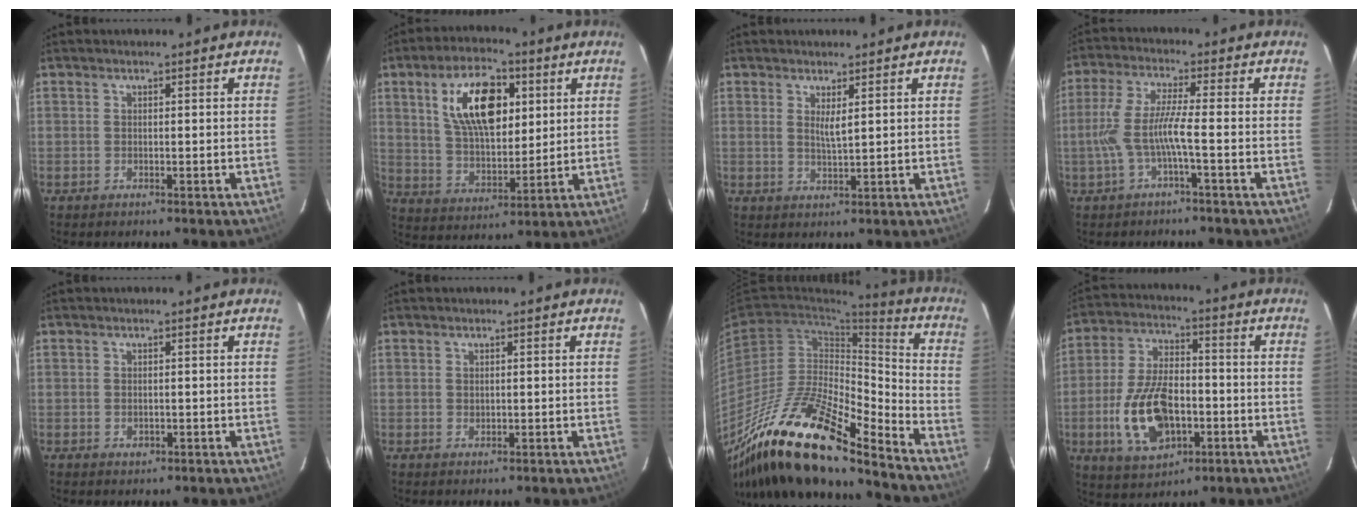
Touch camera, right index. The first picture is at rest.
{"total": 15.1, "force": [5.3, 7.6, 11.9], "torque": [-0.203, 0.019, 0.102]}
{"total": 2.6, "force": [1.1, 0.4, 2.3], "torque": [-0.040, -0.004, 0.020]}
{"total": 7.0, "force": [-2.3, -0.2, 6.6], "torque": [-0.147, -0.001, -0.036]}
{"total": 1.3, "force": [-0.2, 1.0, 0.8], "torque": [-0.012, 0.000, -0.002]}
{"total": 0.8, "force": [0.2, 0.7, 0.4], "torque": [-0.003, 0.000, 0.005]}
{"total": 23.1, "force": [-17.5, 5.4, 14.1], "torque": [-0.250, -0.017, -0.322]}
{"total": 15.3, "force": [-4.4, 8.4, 12.0], "torque": [-0.252, 0.002, -0.067]}